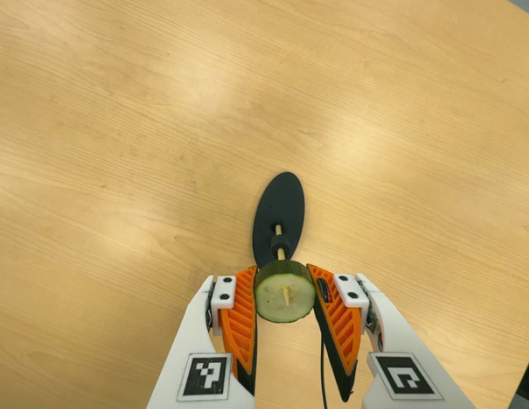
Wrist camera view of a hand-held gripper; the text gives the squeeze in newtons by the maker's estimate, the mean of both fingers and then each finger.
{"total": 11.6, "left": 11.4, "right": 11.8}